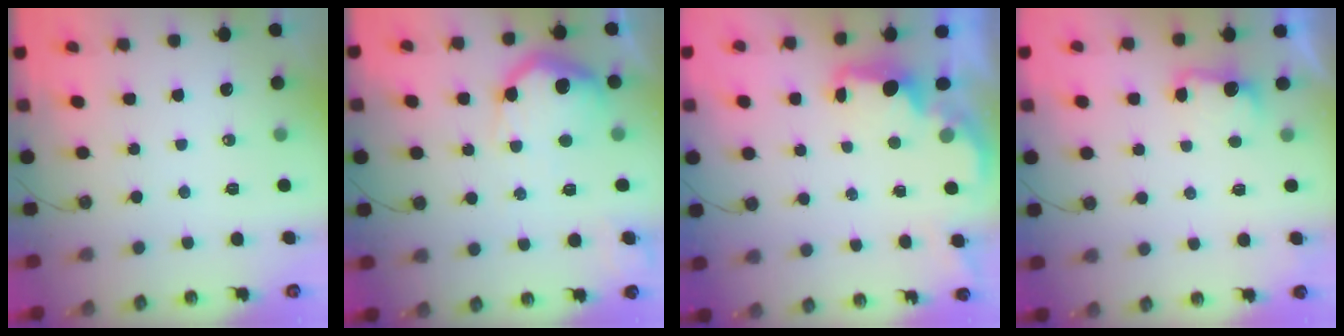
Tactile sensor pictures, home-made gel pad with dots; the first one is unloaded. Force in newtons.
{"total": 17.9, "press": 17.9, "slide": 0.9}
{"total": 1.9, "press": 1.8, "slide": 0.8}
{"total": 4.5, "press": 4.4, "slide": 1.0}